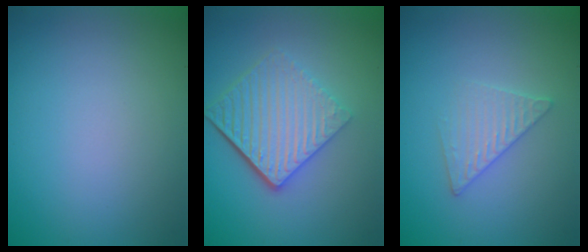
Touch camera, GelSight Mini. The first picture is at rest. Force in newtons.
{"total": 6.1, "press": 4.0, "slide": 4.5}
{"total": 2.4, "press": 2.3, "slide": 0.2}